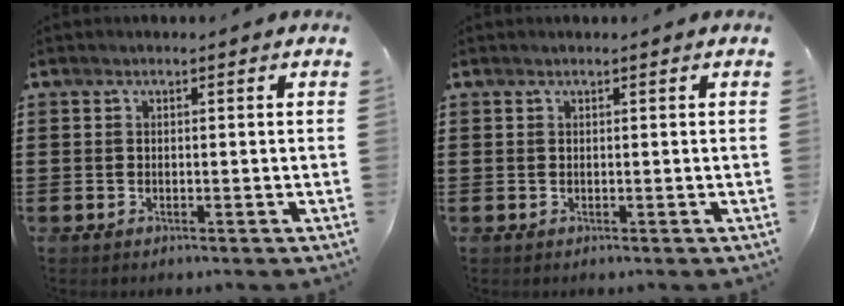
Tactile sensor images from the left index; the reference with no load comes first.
{"total": 0.0}